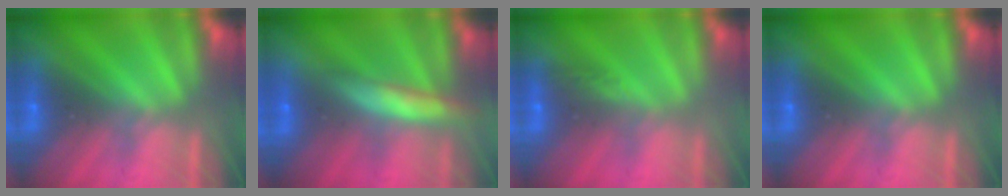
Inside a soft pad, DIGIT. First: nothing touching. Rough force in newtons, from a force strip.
{"total": 6.5}
{"total": 2.8}
{"total": 0.0}